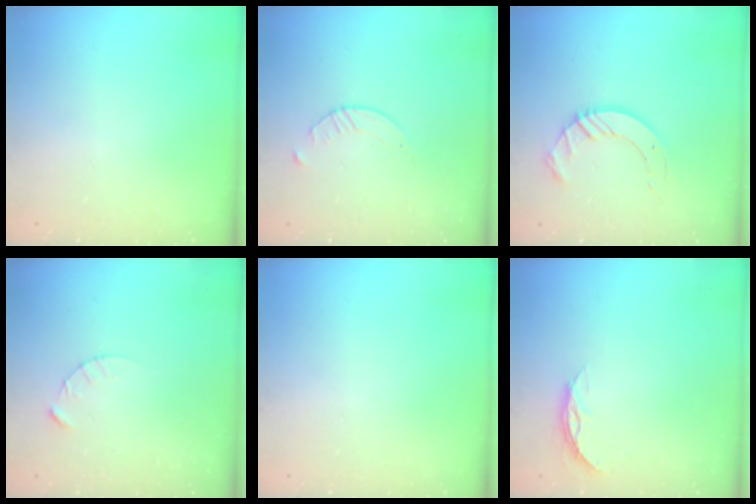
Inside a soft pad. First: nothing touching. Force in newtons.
{"total": 2.8, "press": 2.7, "slide": 0.3}
{"total": 8.8, "press": 8.8, "slide": 0.9}
{"total": 3.1, "press": 3.1, "slide": 0.3}
{"total": 0.0}
{"total": 4.5, "press": 4.5, "slide": 0.4}